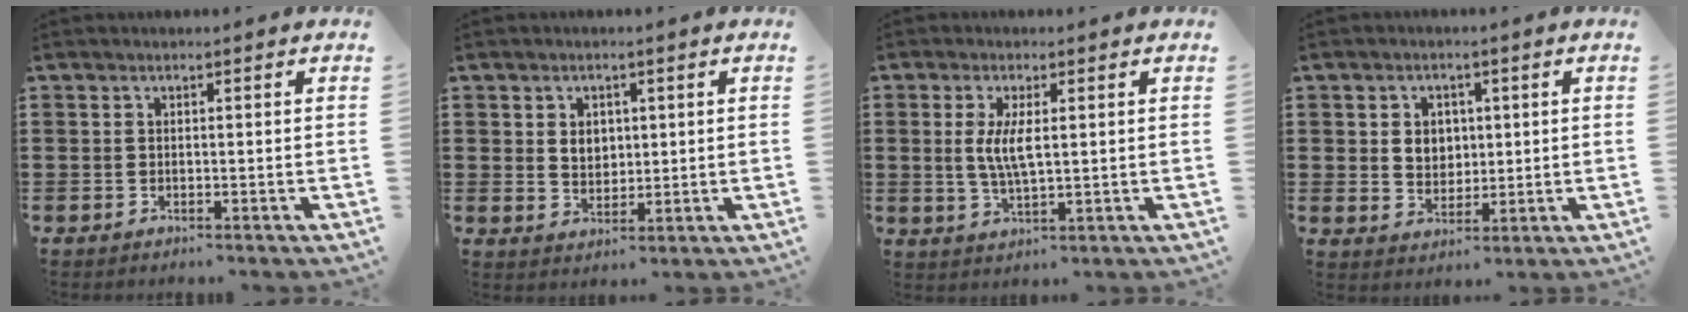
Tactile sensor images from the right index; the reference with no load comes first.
{"total": 3.1, "force": [0.9, 2.5, 1.7], "torque": [-0.033, 0.006, 0.013]}
{"total": 4.8, "force": [0.7, 1.5, 4.5], "torque": [-0.097, 0.002, 0.008]}
{"total": 3.8, "force": [0.9, 3.4, 1.6], "torque": [-0.036, 0.009, 0.013]}